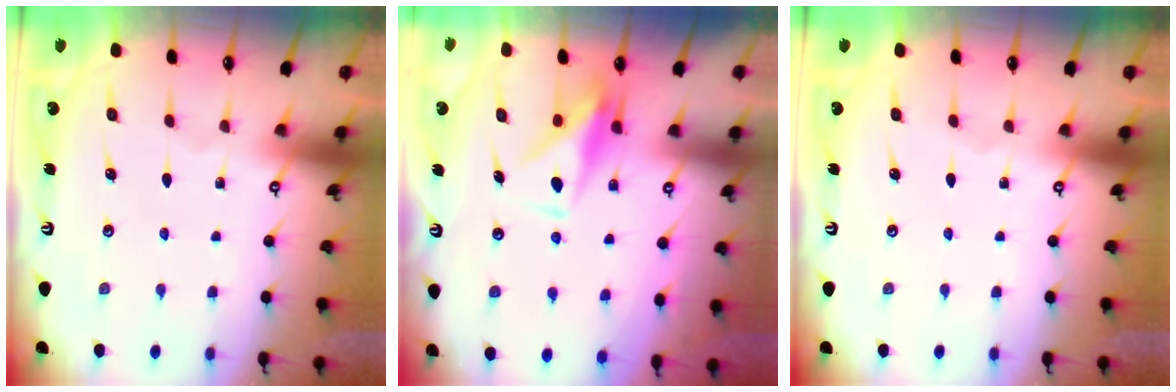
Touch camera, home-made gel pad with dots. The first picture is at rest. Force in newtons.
{"total": 7.7, "press": 7.7, "slide": 0.2}
{"total": 0.0}